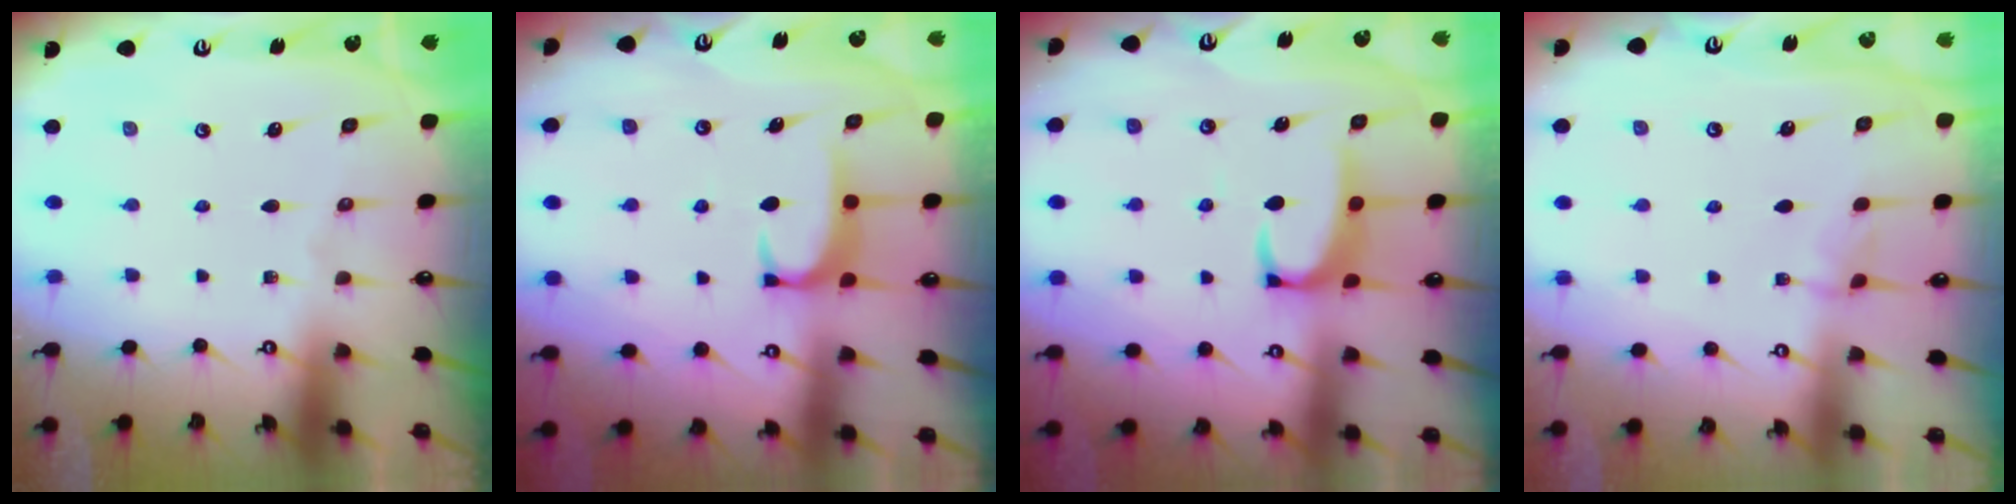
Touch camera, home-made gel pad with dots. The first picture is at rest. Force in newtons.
{"total": 1.6, "press": 1.6, "slide": 0.5}
{"total": 3.6, "press": 3.5, "slide": 0.8}
{"total": 3.2, "press": 3.2, "slide": 0.2}